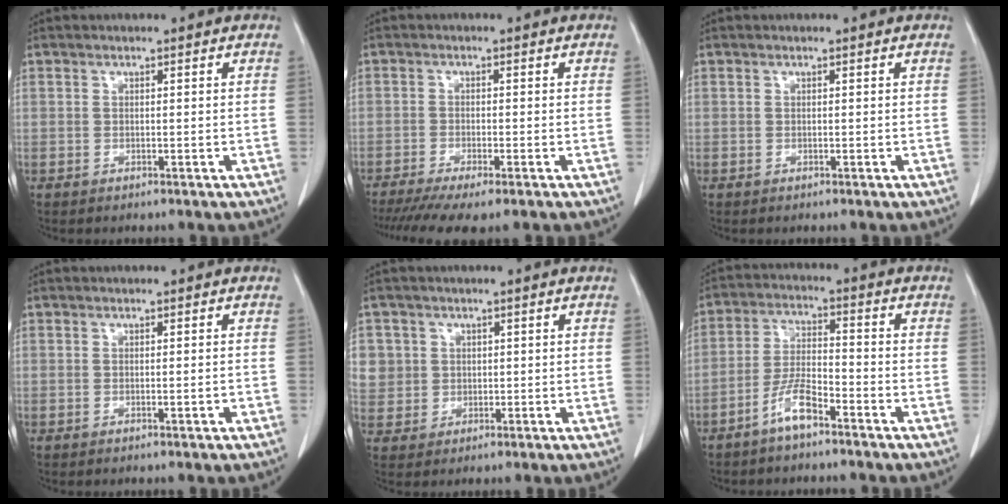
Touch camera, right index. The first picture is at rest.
{"total": 8.4, "force": [-6.5, 1.0, 5.2], "torque": [-0.080, -0.015, -0.104]}
{"total": 0.0}
{"total": 0.8, "force": [-0.3, 0.0, 0.7], "torque": [-0.014, -0.001, 0.000]}
{"total": 7.1, "force": [1.8, 6.8, 0.9], "torque": [-0.030, 0.020, 0.050]}
{"total": 5.9, "force": [-4.0, 1.1, 4.1], "torque": [-0.090, 0.002, -0.079]}